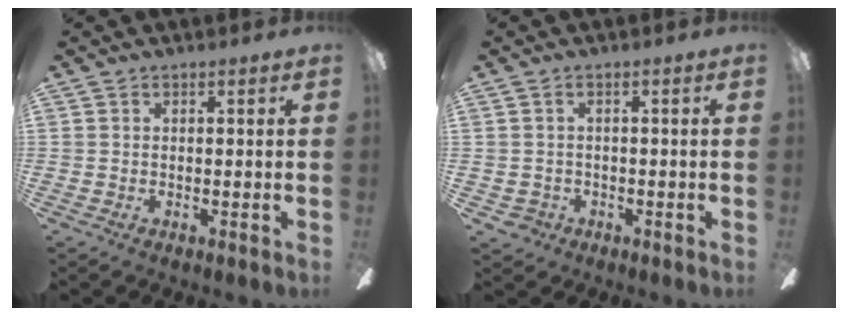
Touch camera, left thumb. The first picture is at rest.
{"total": 1.9, "force": [-0.4, 1.8, 0.7], "torque": [-0.022, 0.003, -0.012]}